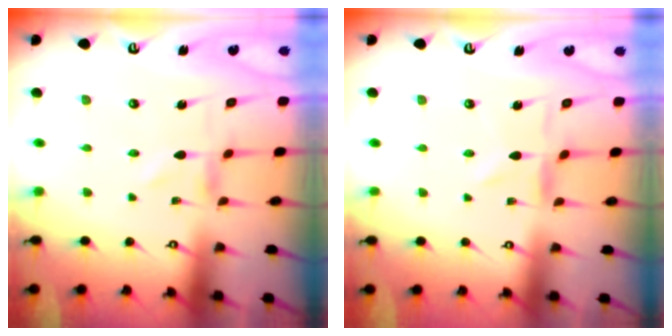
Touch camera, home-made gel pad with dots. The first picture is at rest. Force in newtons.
{"total": 1.4, "press": 1.4, "slide": 0.3}